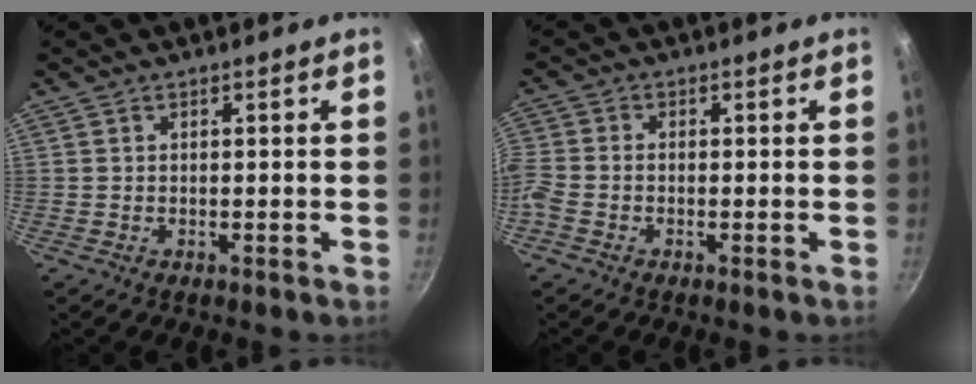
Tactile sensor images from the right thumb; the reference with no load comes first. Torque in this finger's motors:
{"motor_torque": [0.00, 0.00, 0.50, 0.18, 0.11]}